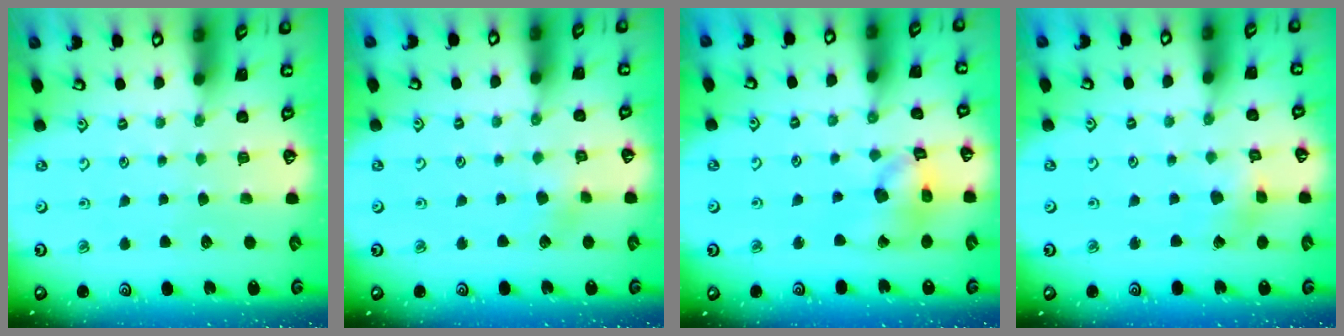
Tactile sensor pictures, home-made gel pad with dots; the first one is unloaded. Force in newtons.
{"total": 2.9, "press": 2.9, "slide": 0.2}
{"total": 12.0, "press": 11.8, "slide": 1.7}
{"total": 2.7, "press": 2.6, "slide": 0.3}